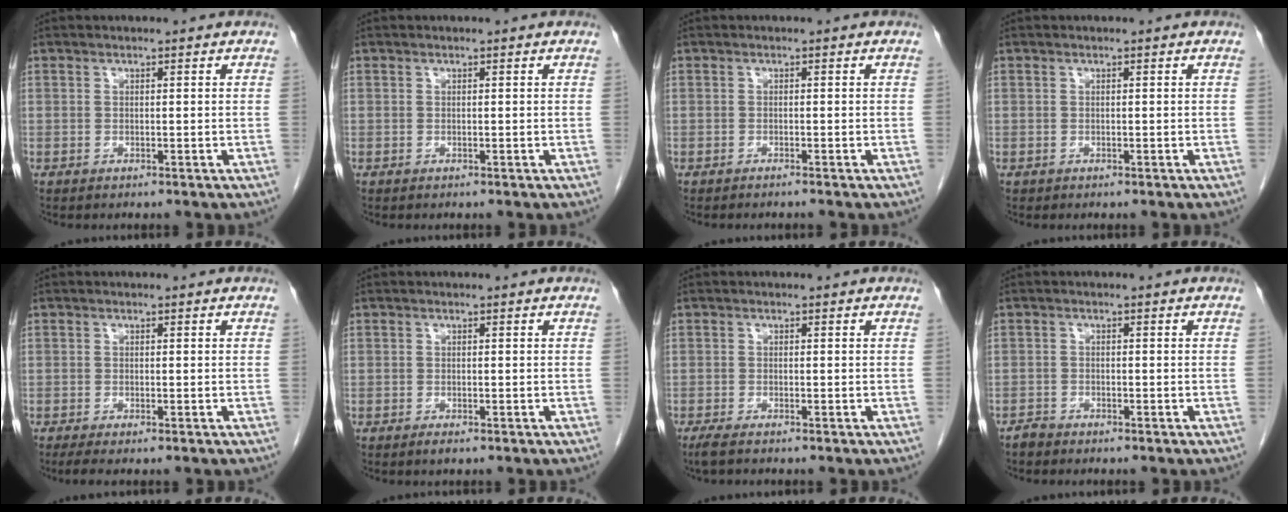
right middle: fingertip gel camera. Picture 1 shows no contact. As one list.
[{"total": 0.0}, {"total": 1.0, "force": [-0.9, -0.2, 0.4], "torque": [-0.004, 0.002, -0.014]}, {"total": 0.0}, {"total": 2.1, "force": [-1.5, 0.3, 1.4], "torque": [-0.026, -0.008, -0.024]}, {"total": 0.9, "force": [-0.6, 0.2, 0.6], "torque": [-0.010, -0.002, -0.007]}, {"total": 1.9, "force": [-1.5, 0.0, 1.1], "torque": [-0.024, -0.007, -0.028]}, {"total": 1.1, "force": [-1.1, 0.2, 0.0], "torque": [0.002, 0.000, -0.023]}]